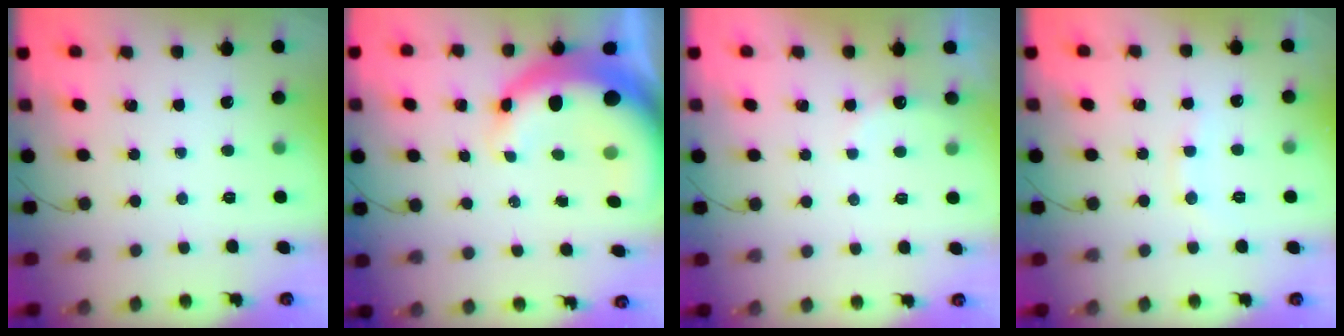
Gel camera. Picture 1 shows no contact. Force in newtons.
{"total": 13.6, "press": 13.4, "slide": 2.6}
{"total": 5.1, "press": 5.0, "slide": 0.8}
{"total": 6.1, "press": 6.0, "slide": 1.5}